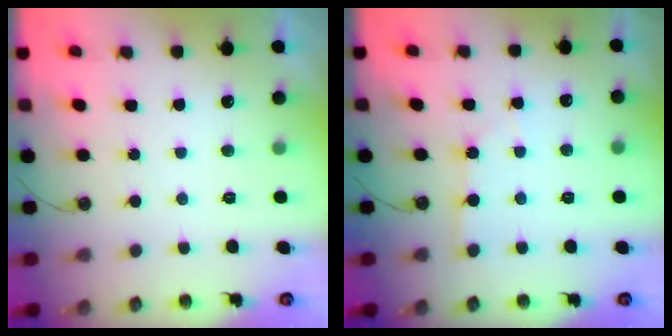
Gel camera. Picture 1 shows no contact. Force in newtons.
{"total": 3.1, "press": 3.1, "slide": 0.5}